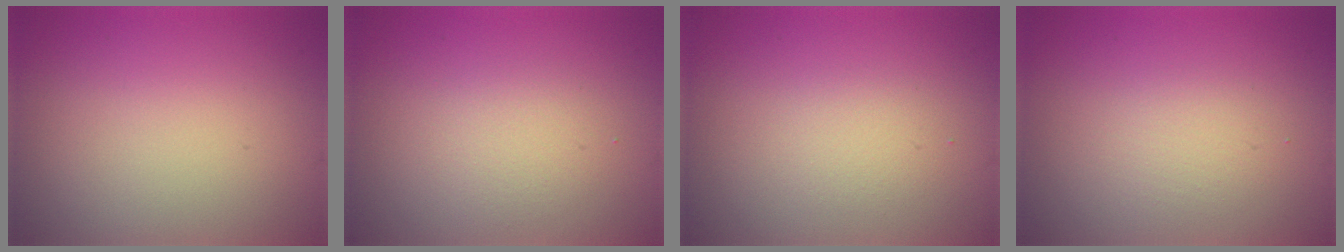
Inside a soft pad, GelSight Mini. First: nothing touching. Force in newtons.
{"total": 1.9, "press": 1.9, "slide": 0.1}
{"total": 1.4, "press": 1.4, "slide": 0.0}
{"total": 1.6, "press": 1.6, "slide": 0.1}